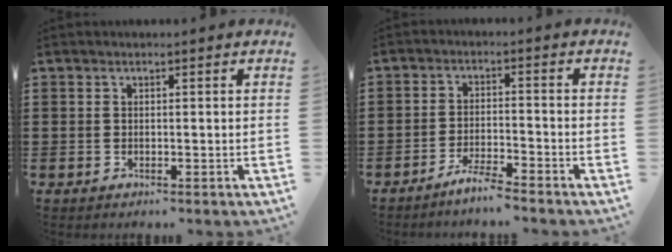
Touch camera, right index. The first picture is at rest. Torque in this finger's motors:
{"motor_torque": [0.69, 0.90, 0.02, 0.01]}